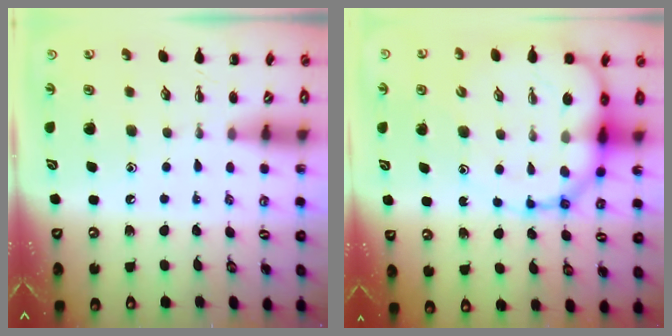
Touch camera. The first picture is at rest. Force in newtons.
{"total": 16.1, "press": 15.4, "slide": 4.5}